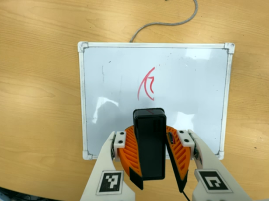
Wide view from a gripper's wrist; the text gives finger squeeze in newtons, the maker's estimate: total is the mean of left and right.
{"total": 11.9, "left": 11.7, "right": 12.1}